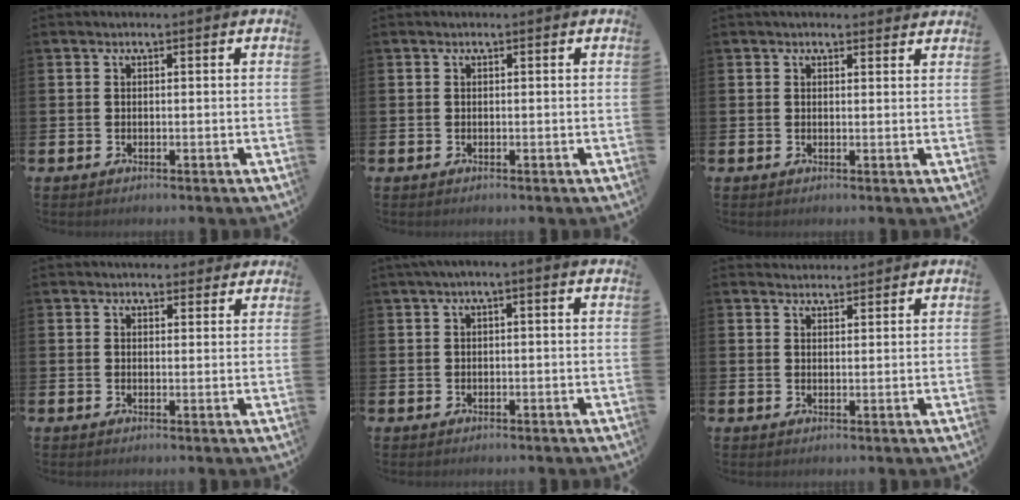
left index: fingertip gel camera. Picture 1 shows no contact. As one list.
[{"total": 0.0}, {"total": 1.5, "force": [1.4, 0.5, 0.2], "torque": [0.006, -0.002, 0.023]}, {"total": 2.8, "force": [2.6, 1.0, -0.1], "torque": [0.013, -0.011, 0.046]}, {"total": 1.0, "force": [-0.1, 0.1, 1.0], "torque": [-0.020, 0.002, -0.001]}, {"total": 2.2, "force": [2.1, 0.6, -0.1], "torque": [0.014, -0.012, 0.036]}]